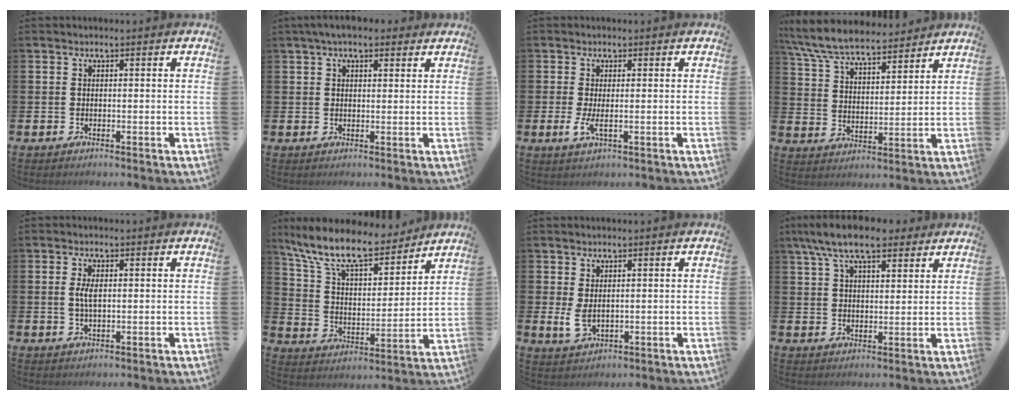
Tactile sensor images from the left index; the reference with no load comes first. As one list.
[{"total": 3.7, "force": [3.0, 1.3, 1.7], "torque": [-0.031, -0.003, 0.052]}, {"total": 2.1, "force": [-0.1, 0.4, 2.0], "torque": [-0.042, -0.002, 0.000]}, {"total": 7.8, "force": [7.3, 1.3, 2.4], "torque": [-0.081, -0.038, 0.133]}, {"total": 2.8, "force": [0.5, 1.1, 2.5], "torque": [-0.048, 0.004, 0.006]}, {"total": 11.5, "force": [9.8, 3.2, 5.1], "torque": [-0.136, -0.059, 0.173]}, {"total": 2.7, "force": [0.8, 1.3, 2.2], "torque": [-0.039, -0.001, 0.014]}, {"total": 8.5, "force": [7.0, 2.6, 4.0], "torque": [-0.089, -0.015, 0.127]}]